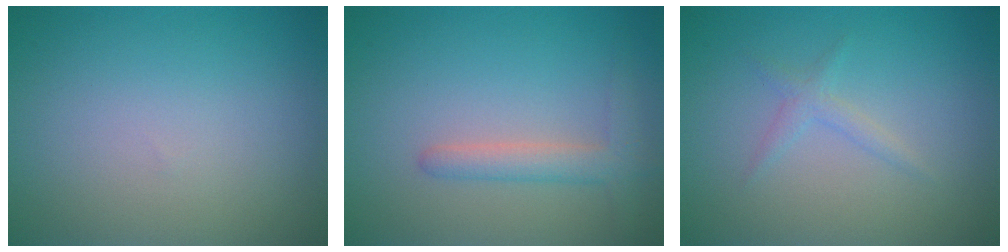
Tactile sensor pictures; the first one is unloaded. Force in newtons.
{"total": 2.4, "press": 2.4, "slide": 0.3}
{"total": 1.2, "press": 1.2, "slide": 0.0}